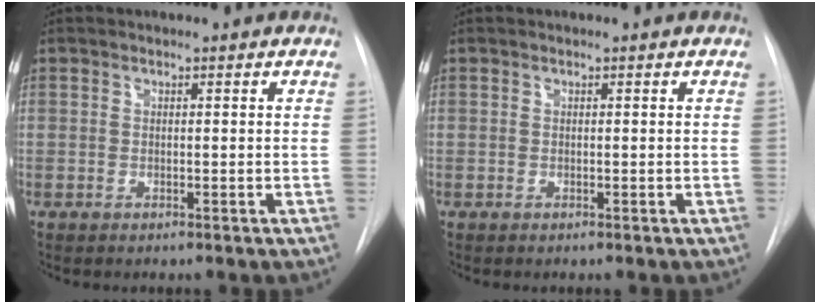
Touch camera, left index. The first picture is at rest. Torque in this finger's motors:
{"motor_torque": [0.00, 0.00, 0.00, 0.00]}